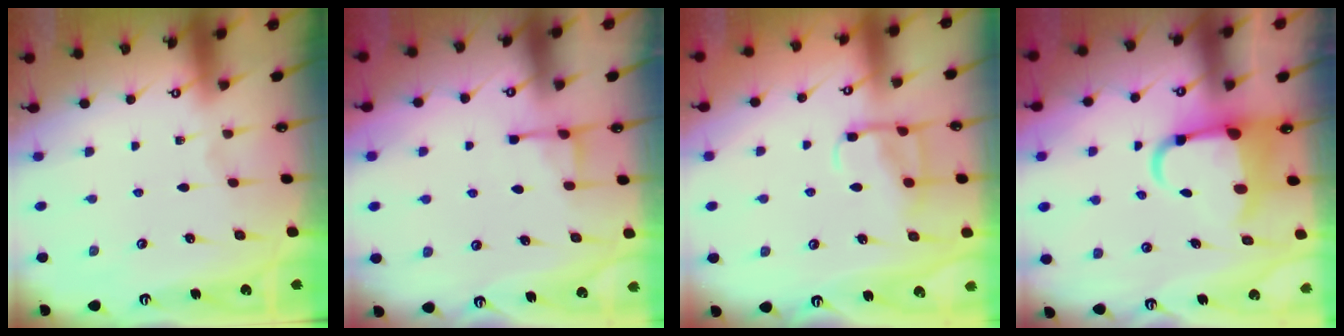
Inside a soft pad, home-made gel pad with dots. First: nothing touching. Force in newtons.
{"total": 3.8, "press": 3.8, "slide": 0.5}
{"total": 10.3, "press": 10.3, "slide": 0.9}
{"total": 7.6, "press": 7.3, "slide": 1.8}